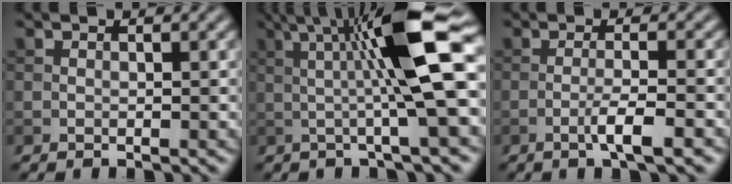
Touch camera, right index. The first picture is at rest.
{"total": 10.5, "force": [1.8, 1.4, 10.2], "torque": [-0.149, 0.011, 0.027]}
{"total": 3.1, "force": [-1.3, 0.3, 2.8], "torque": [-0.047, 0.007, -0.030]}